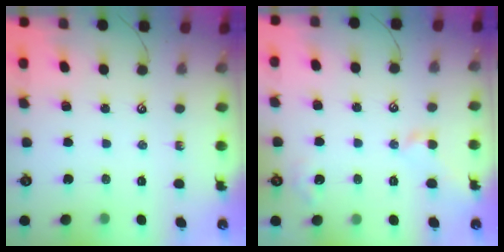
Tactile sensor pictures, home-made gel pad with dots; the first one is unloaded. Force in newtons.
{"total": 1.2, "press": 1.2, "slide": 0.2}